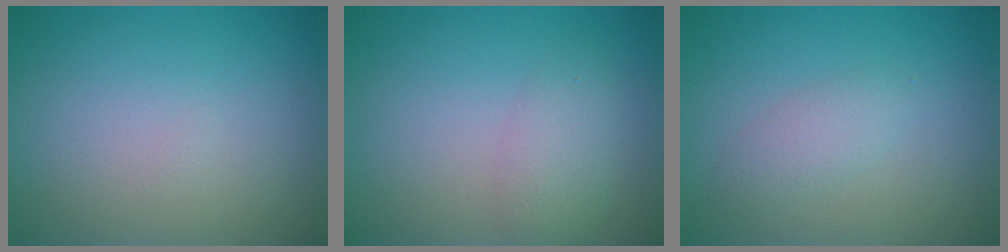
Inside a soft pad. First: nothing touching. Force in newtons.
{"total": 2.4, "press": 2.4, "slide": 0.1}
{"total": 1.7, "press": 1.7, "slide": 0.1}